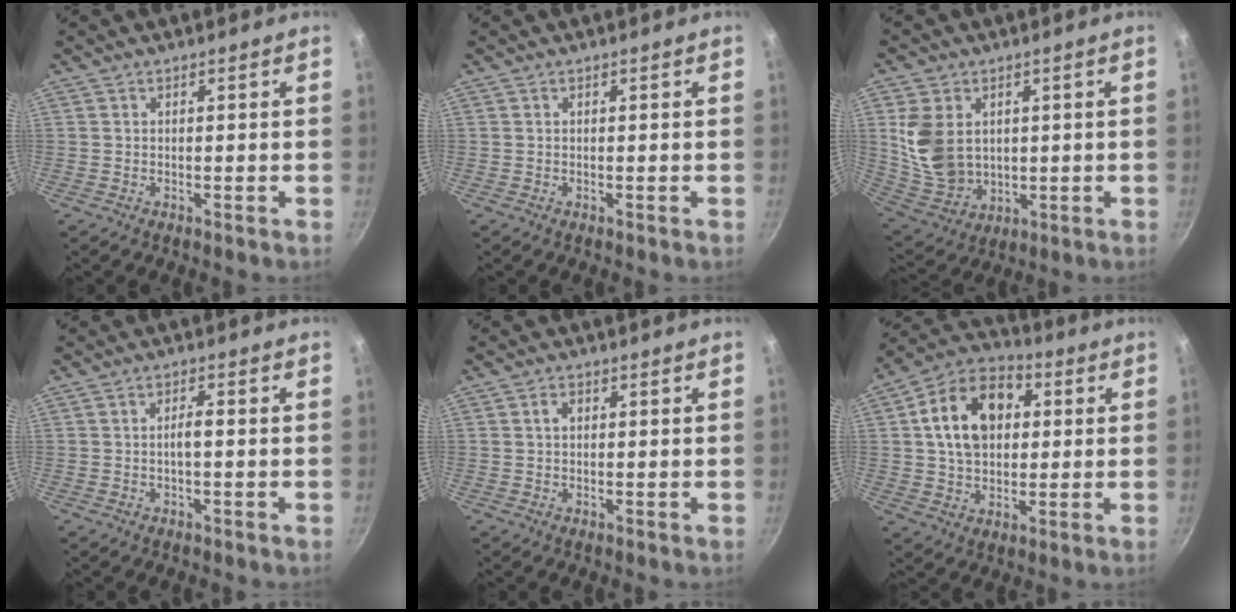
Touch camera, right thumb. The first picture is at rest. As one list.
[{"total": 0.0}, {"total": 12.3, "force": [2.4, 9.4, 7.6], "torque": [-0.136, -0.021, 0.068]}, {"total": 2.1, "force": [-0.3, 0.5, 2.1], "torque": [-0.041, 0.012, -0.005]}, {"total": 1.7, "force": [0.4, 1.2, 1.1], "torque": [-0.015, 0.005, 0.005]}, {"total": 15.9, "force": [3.1, 11.3, 10.8], "torque": [-0.156, 0.021, 0.039]}]